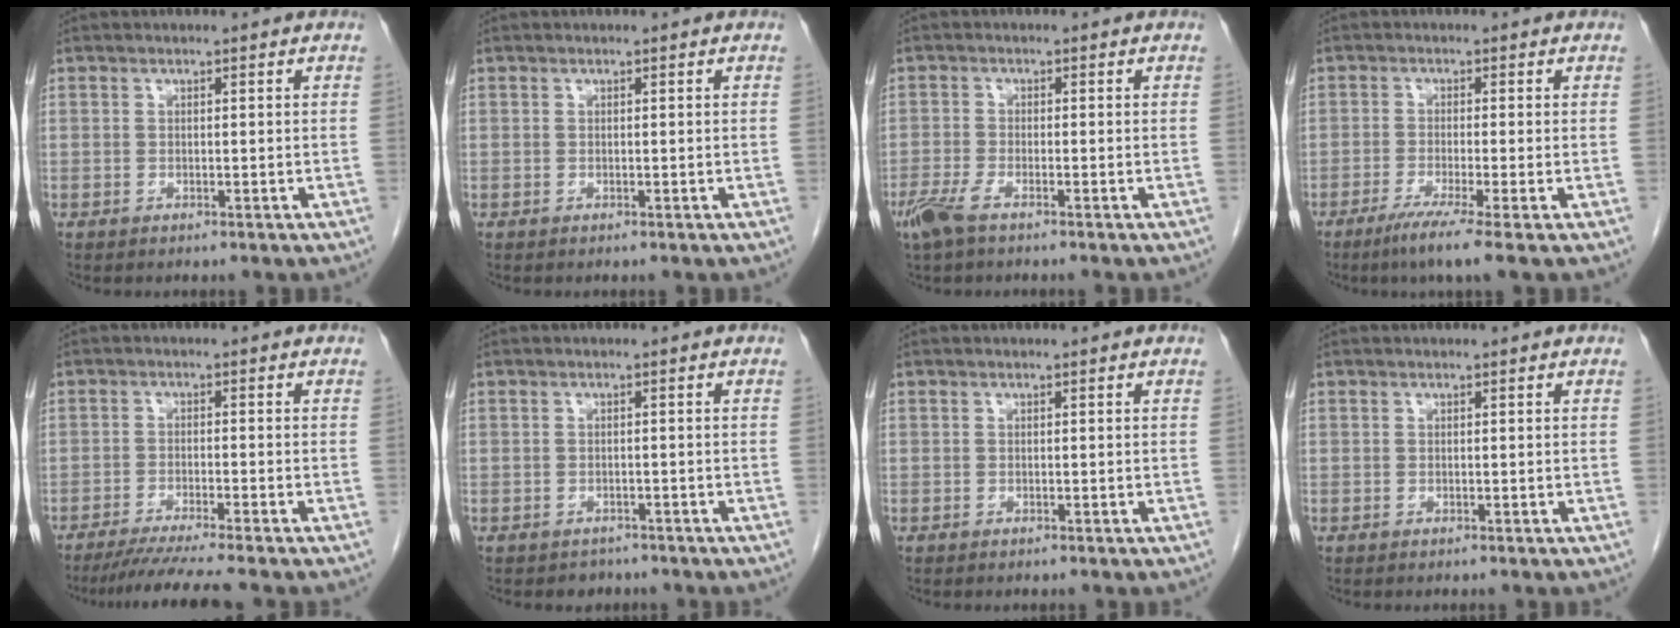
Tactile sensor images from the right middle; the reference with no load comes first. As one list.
[{"total": 0.0}, {"total": 3.6, "force": [-2.6, 0.6, 2.5], "torque": [-0.057, -0.007, -0.055]}, {"total": 5.7, "force": [-3.6, -1.0, 4.3], "torque": [-0.073, -0.018, -0.066]}, {"total": 8.3, "force": [-7.1, -1.5, 4.1], "torque": [-0.047, -0.027, -0.112]}, {"total": 2.1, "force": [-1.6, 1.3, 0.0], "torque": [-0.009, 0.003, -0.025]}, {"total": 0.0}, {"total": 0.0}]